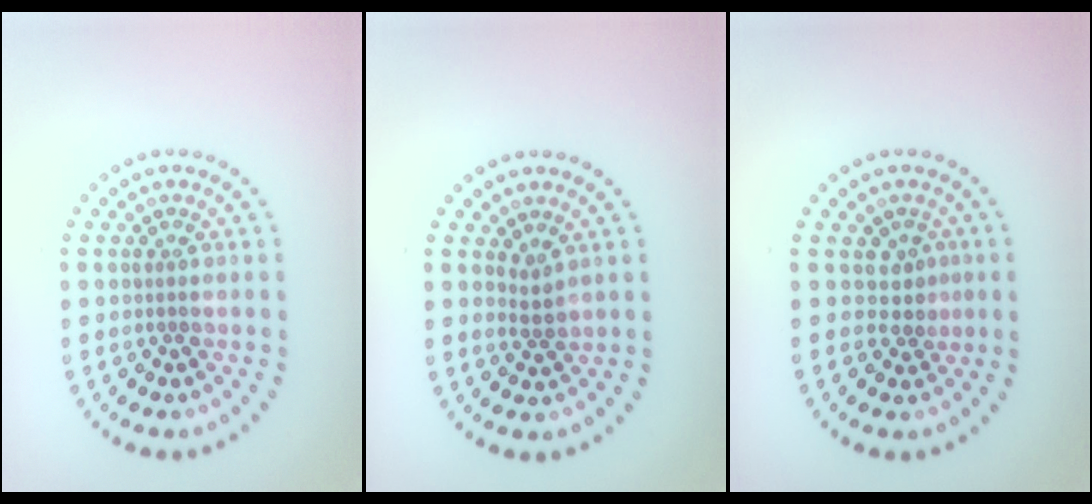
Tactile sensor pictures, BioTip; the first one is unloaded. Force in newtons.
{"total": 1.2, "press": 0.8, "slide": 0.8}
{"total": 1.8, "press": 1.1, "slide": 1.4}